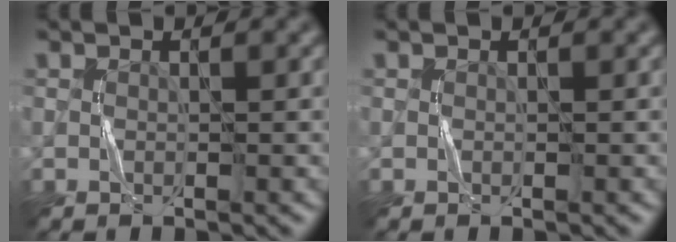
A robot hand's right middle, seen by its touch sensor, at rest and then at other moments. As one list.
[{"total": 0.0}]